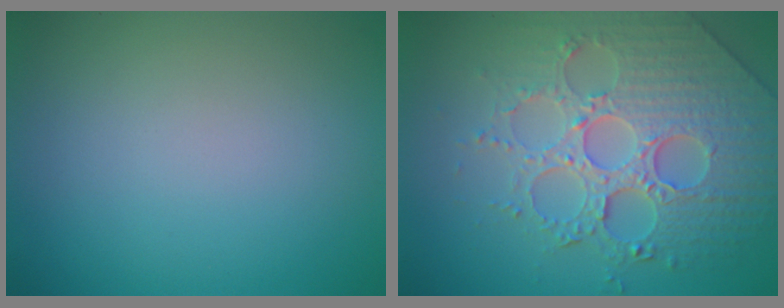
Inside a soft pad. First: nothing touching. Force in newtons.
{"total": 7.1, "press": 5.9, "slide": 4.0}